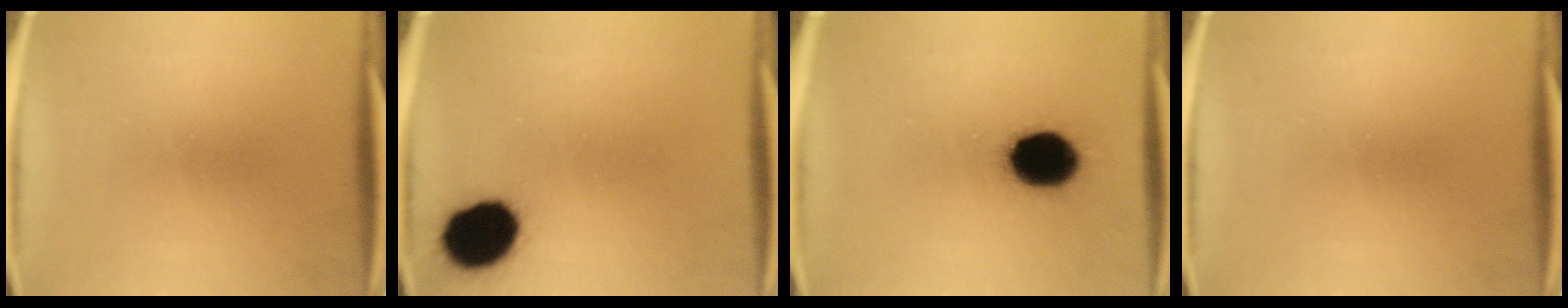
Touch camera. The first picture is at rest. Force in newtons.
{"total": 14.4}
{"total": 15.1}
{"total": 0.0}